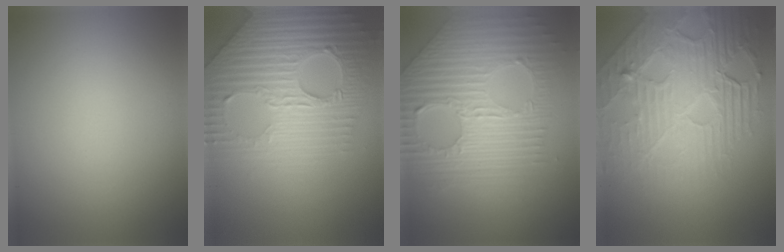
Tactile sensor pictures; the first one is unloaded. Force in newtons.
{"total": 8.3, "press": 6.2, "slide": 5.6}
{"total": 9.1, "press": 6.3, "slide": 6.6}
{"total": 8.6, "press": 5.8, "slide": 6.4}